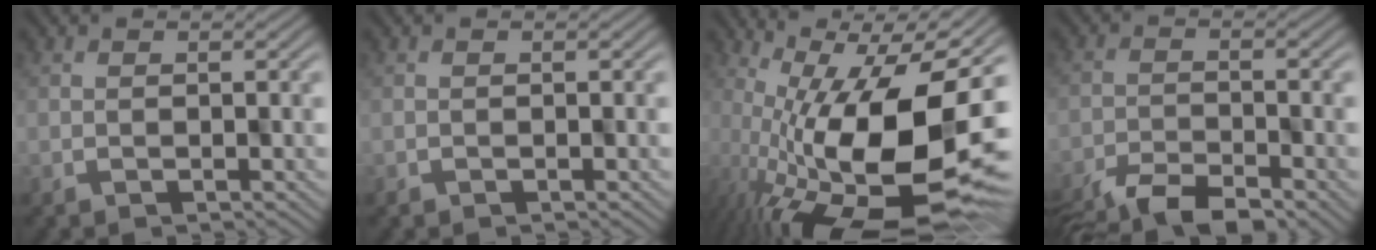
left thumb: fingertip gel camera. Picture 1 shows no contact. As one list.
[{"total": 0.0}, {"total": 17.7, "force": [-1.1, 6.3, 16.5], "torque": [-0.251, -0.027, -0.011]}, {"total": 7.1, "force": [-5.3, 2.4, 4.1], "torque": [-0.068, -0.006, -0.101]}]